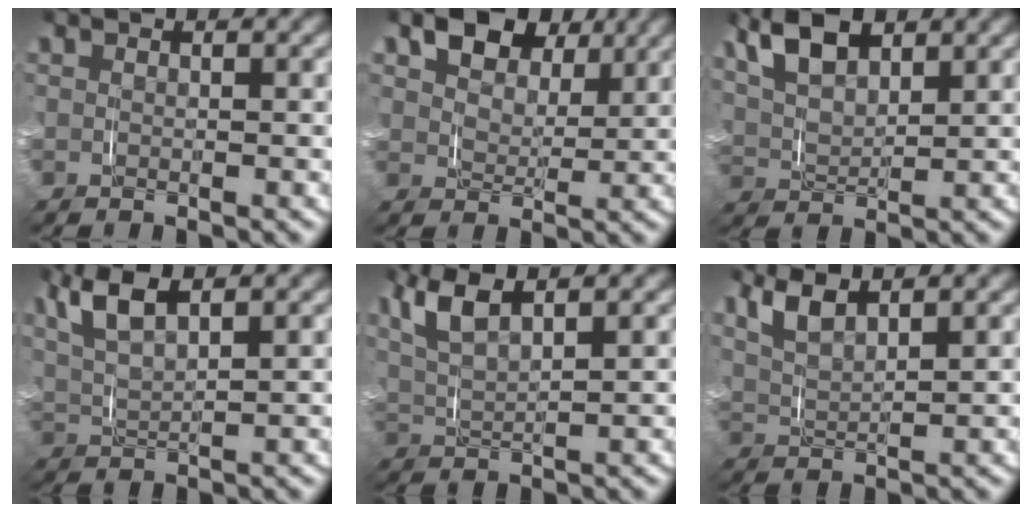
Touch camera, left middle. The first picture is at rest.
{"total": 5.8, "force": [2.9, 3.9, 3.1], "torque": [-0.061, 0.003, 0.039]}
{"total": 6.6, "force": [2.7, 4.3, 4.3], "torque": [-0.114, -0.005, 0.045]}
{"total": 5.9, "force": [2.3, 3.5, 4.2], "torque": [-0.114, -0.005, 0.040]}
{"total": 6.5, "force": [2.7, 4.0, 4.3], "torque": [-0.121, -0.003, 0.039]}
{"total": 5.1, "force": [2.3, 3.3, 3.1], "torque": [-0.095, -0.003, 0.033]}